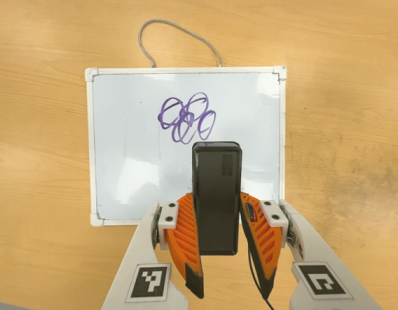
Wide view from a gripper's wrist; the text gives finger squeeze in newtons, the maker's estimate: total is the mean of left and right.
{"total": 4.4, "left": 2.9, "right": 5.8}